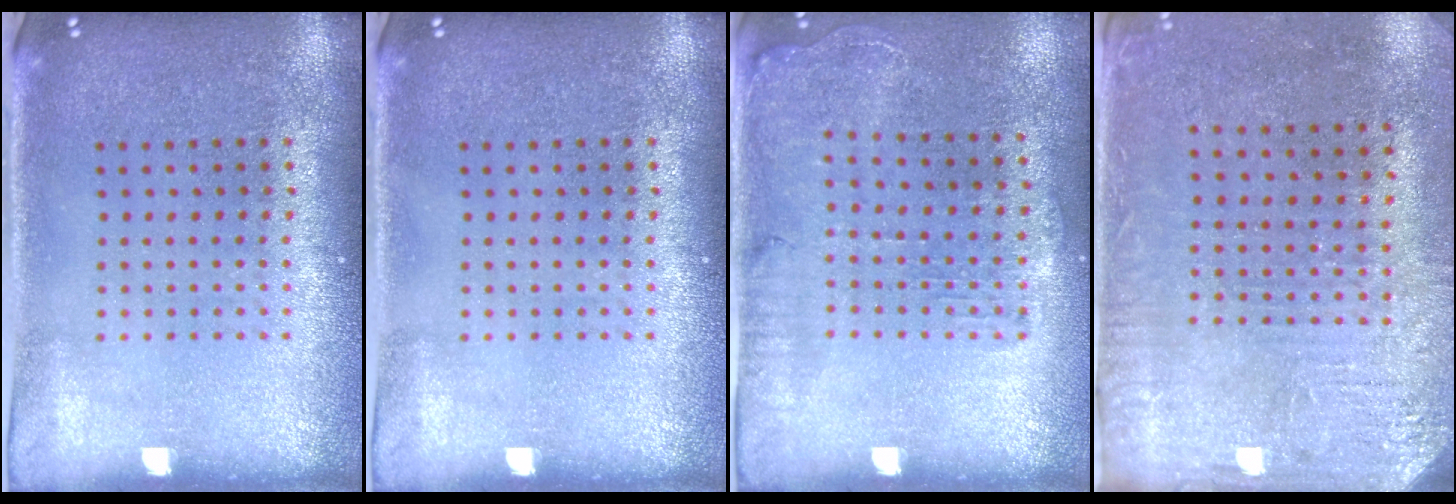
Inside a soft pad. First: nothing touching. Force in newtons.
{"total": 0.0}
{"total": 1.4, "press": 1.3, "slide": 0.5}
{"total": 3.2, "press": 2.9, "slide": 1.5}